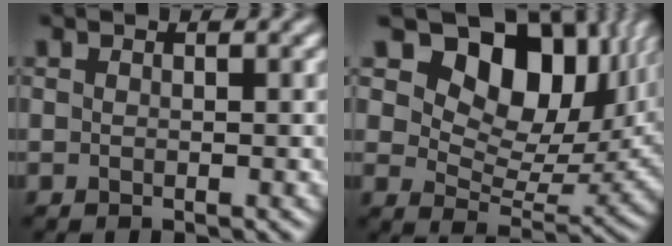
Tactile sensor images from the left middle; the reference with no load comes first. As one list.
[{"total": 12.0, "force": [6.0, 7.4, 7.4], "torque": [-0.115, 0.003, 0.094]}]